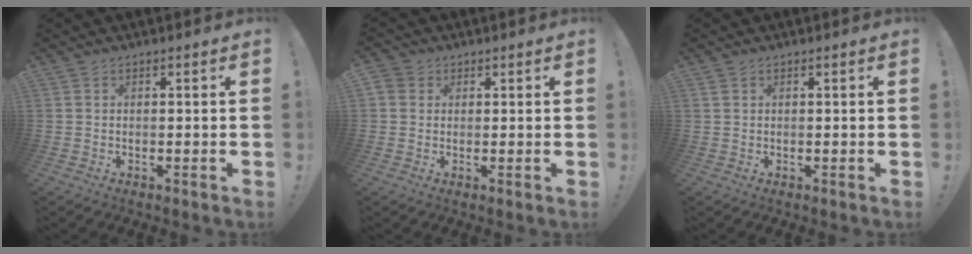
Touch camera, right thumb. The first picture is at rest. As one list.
[{"total": 3.1, "force": [1.1, 2.7, 1.0], "torque": [-0.026, 0.004, 0.022]}, {"total": 1.0, "force": [0.6, 0.6, 0.6], "torque": [-0.018, 0.005, 0.013]}]